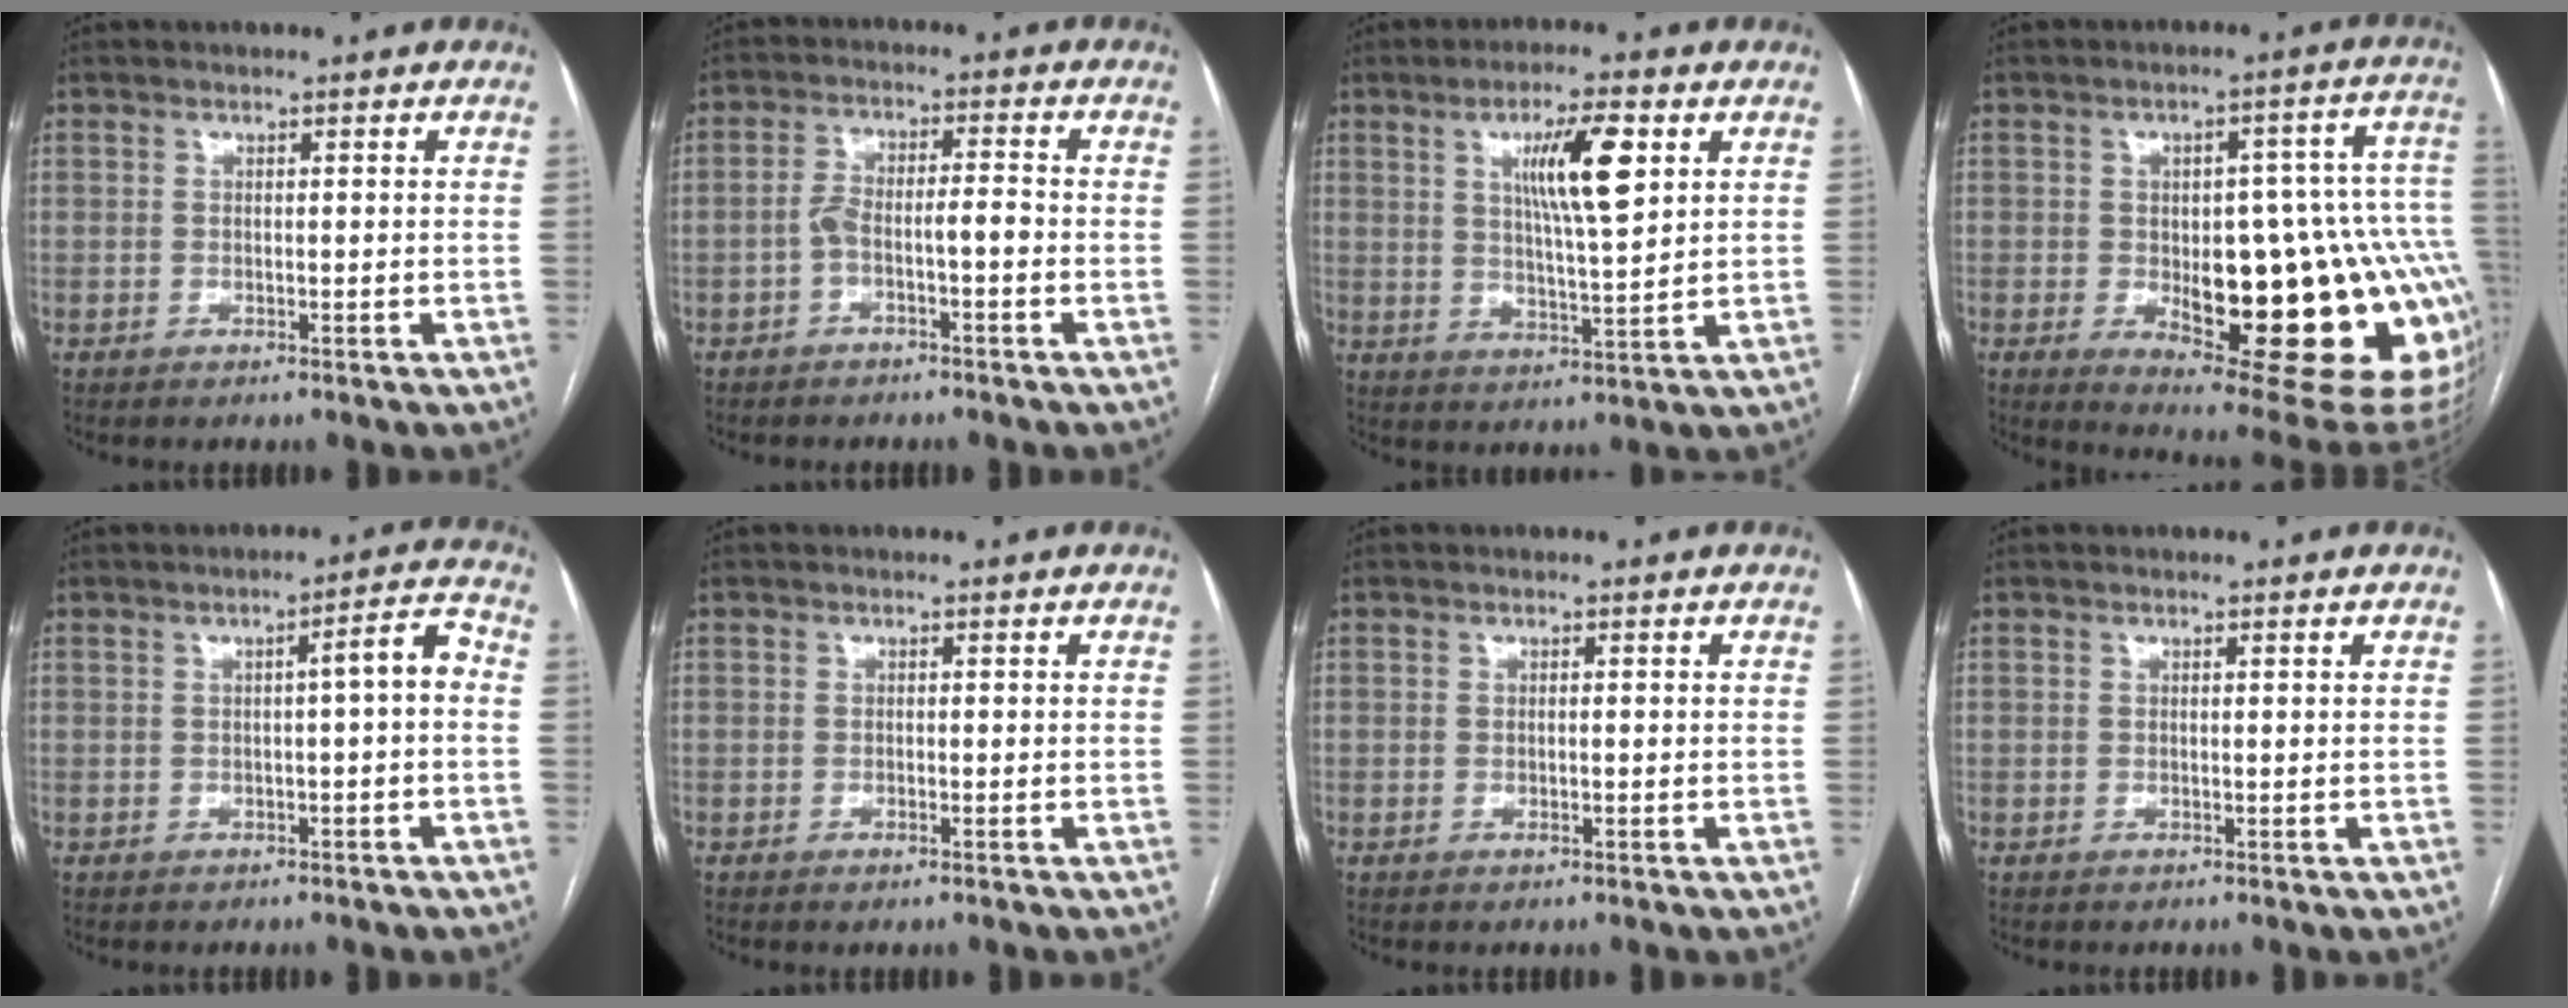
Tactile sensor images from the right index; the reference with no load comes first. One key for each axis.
{"total": 4.5, "fx": -1.7, "fy": 1.0, "fz": 4.1, "tx": -0.079, "ty": 0.023, "tz": -0.026}
{"total": 9.8, "fx": 3.6, "fy": 1.1, "fz": 9.0, "tx": -0.155, "ty": 0.002, "tz": 0.062}
{"total": 26.0, "fx": -5.5, "fy": 7.9, "fz": 24.2, "tx": -0.221, "ty": 0.019, "tz": -0.052}
{"total": 4.0, "fx": -0.2, "fy": 0.3, "fz": 4.0, "tx": -0.052, "ty": 0.014, "tz": -0.002}
{"total": 0.6, "fx": -0.4, "fy": 0.1, "fz": 0.4, "tx": -0.006, "ty": 0.000, "tz": -0.004}
{"total": 0.6, "fx": -0.1, "fy": 0.2, "fz": 0.6, "tx": -0.011, "ty": -0.002, "tz": 0.001}
{"total": 0.0}